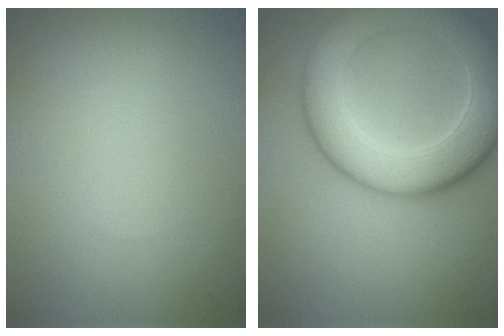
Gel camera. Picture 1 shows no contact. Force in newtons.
{"total": 8.6, "press": 8.6, "slide": 0.2}